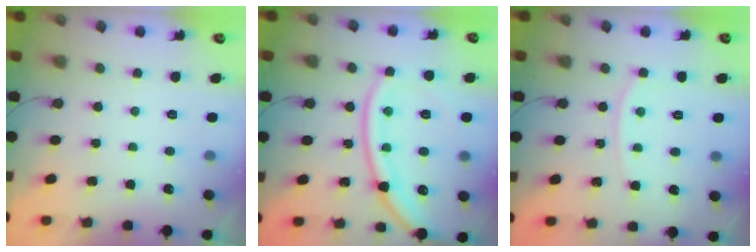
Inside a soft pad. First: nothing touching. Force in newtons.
{"total": 18.6, "press": 18.5, "slide": 2.0}
{"total": 5.4, "press": 5.4, "slide": 0.7}